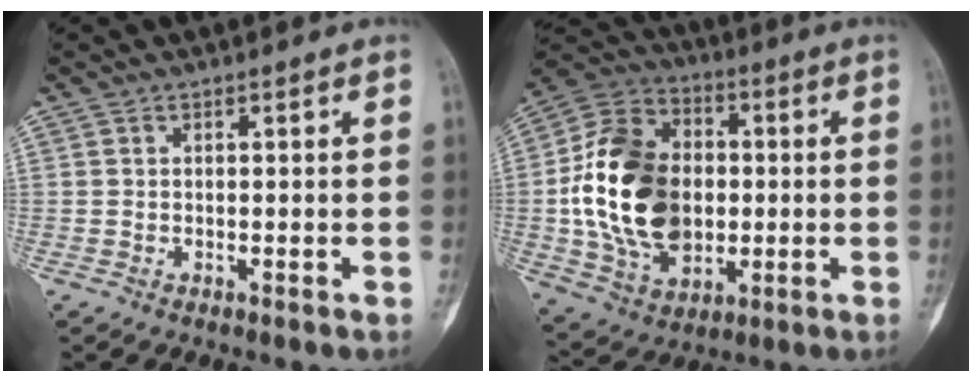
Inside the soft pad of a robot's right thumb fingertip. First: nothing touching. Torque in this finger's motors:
{"motor_torque": [2.39, 2.34, 1.29, -0.57, 0.14]}